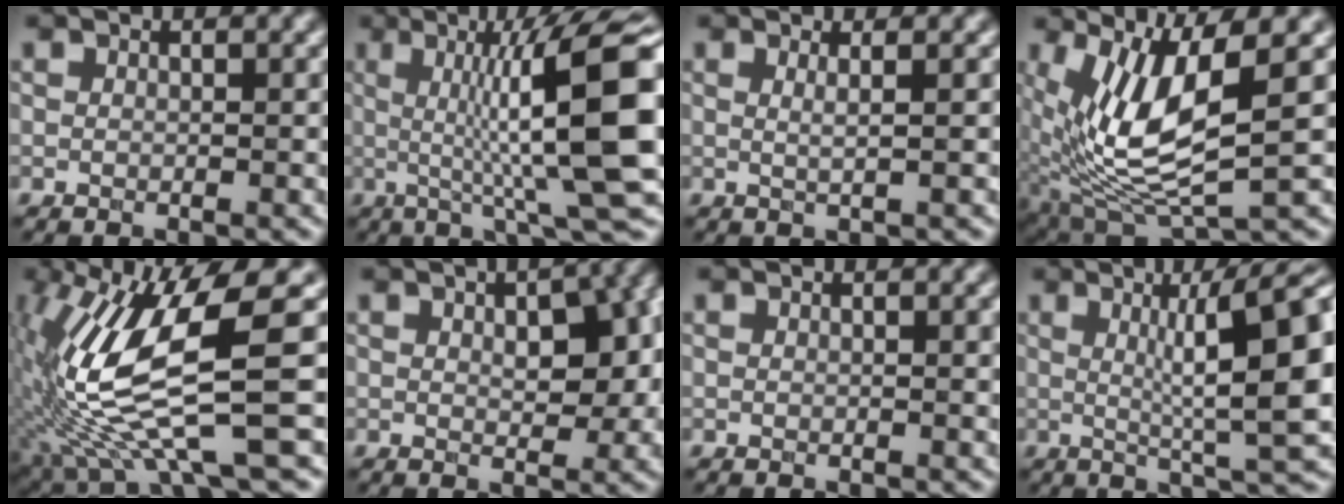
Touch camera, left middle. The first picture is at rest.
{"total": 12.9, "force": [0.9, 2.5, 12.7], "torque": [-0.169, 0.012, 0.018]}
{"total": 1.4, "force": [0.5, 0.5, 1.2], "torque": [-0.020, -0.001, -0.006]}
{"total": 9.5, "force": [0.7, 3.2, 8.9], "torque": [-0.194, -0.018, 0.022]}
{"total": 12.5, "force": [-0.9, 3.1, 12.1], "torque": [-0.247, -0.015, -0.002]}
{"total": 7.3, "force": [0.9, 3.6, 6.3], "torque": [-0.074, 0.006, 0.025]}
{"total": 1.1, "force": [0.1, 0.3, 1.0], "torque": [-0.009, 0.002, 0.000]}
{"total": 11.2, "force": [1.6, 2.1, 10.9], "torque": [-0.125, 0.010, 0.026]}